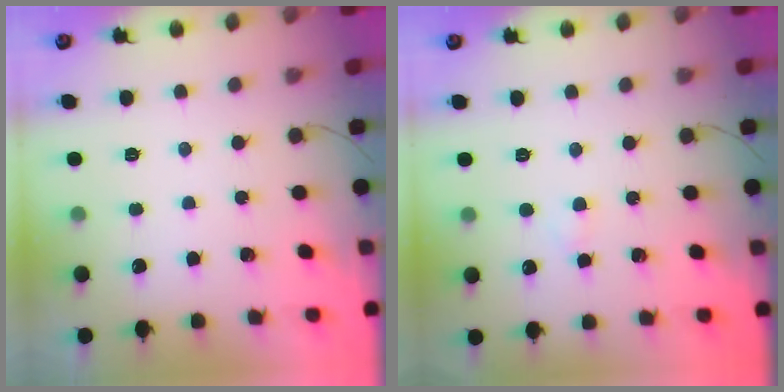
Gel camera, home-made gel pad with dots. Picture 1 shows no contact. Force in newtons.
{"total": 1.3, "press": 1.0, "slide": 0.7}